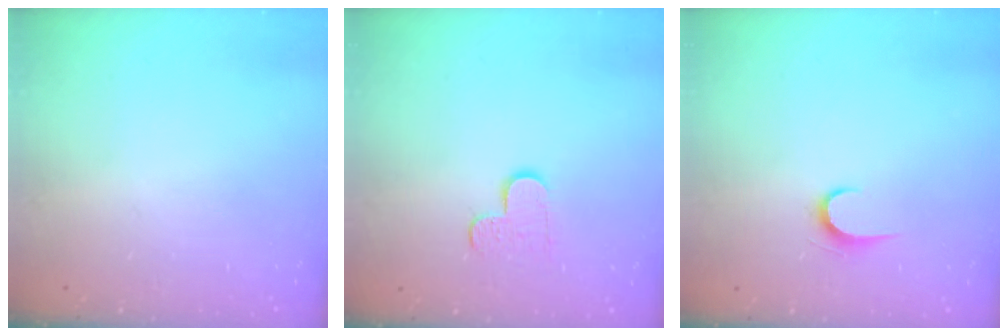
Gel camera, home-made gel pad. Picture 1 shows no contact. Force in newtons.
{"total": 5.3, "press": 5.3, "slide": 0.3}
{"total": 6.0, "press": 6.0, "slide": 0.7}